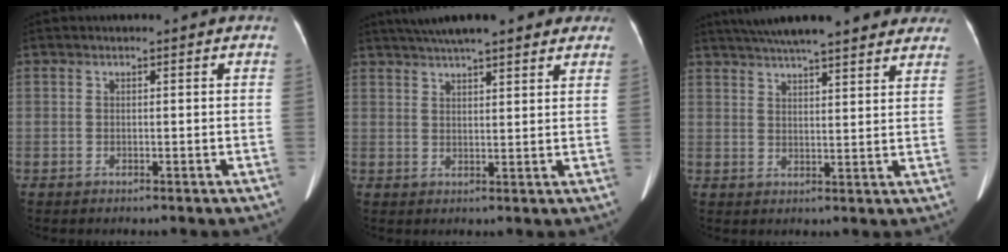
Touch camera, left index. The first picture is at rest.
{"total": 14.9, "force": [12.0, 3.0, 8.2], "torque": [-0.131, 0.042, 0.160]}
{"total": 20.8, "force": [17.7, 3.6, 10.4], "torque": [-0.167, 0.040, 0.229]}